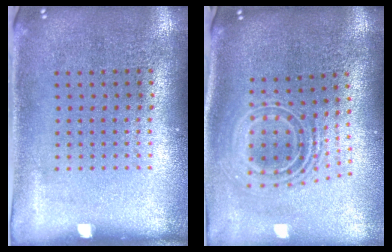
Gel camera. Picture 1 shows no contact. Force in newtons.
{"total": 2.5, "press": 1.7, "slide": 1.8}